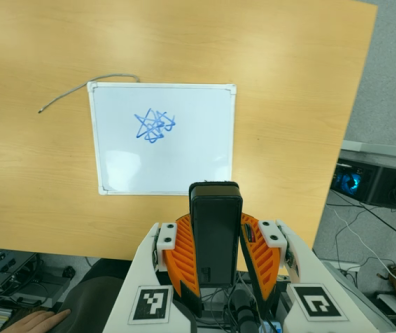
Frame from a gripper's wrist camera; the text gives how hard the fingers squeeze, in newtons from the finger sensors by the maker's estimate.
{"total": 9.9, "left": 8.2, "right": 11.6}